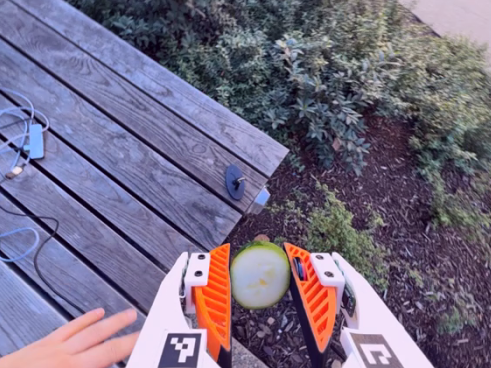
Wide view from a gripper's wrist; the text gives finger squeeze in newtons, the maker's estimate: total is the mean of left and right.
{"total": 10.8, "left": 11.1, "right": 10.6}